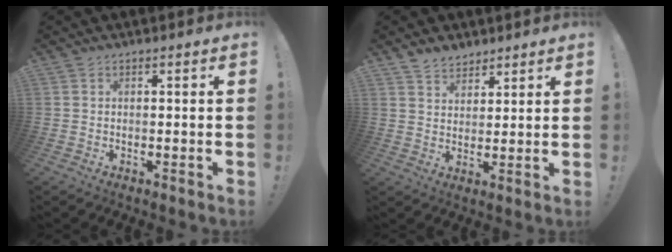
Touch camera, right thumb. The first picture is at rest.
{"total": 5.5, "force": [4.6, 2.8, 0.9], "torque": [-0.017, -0.029, 0.089]}